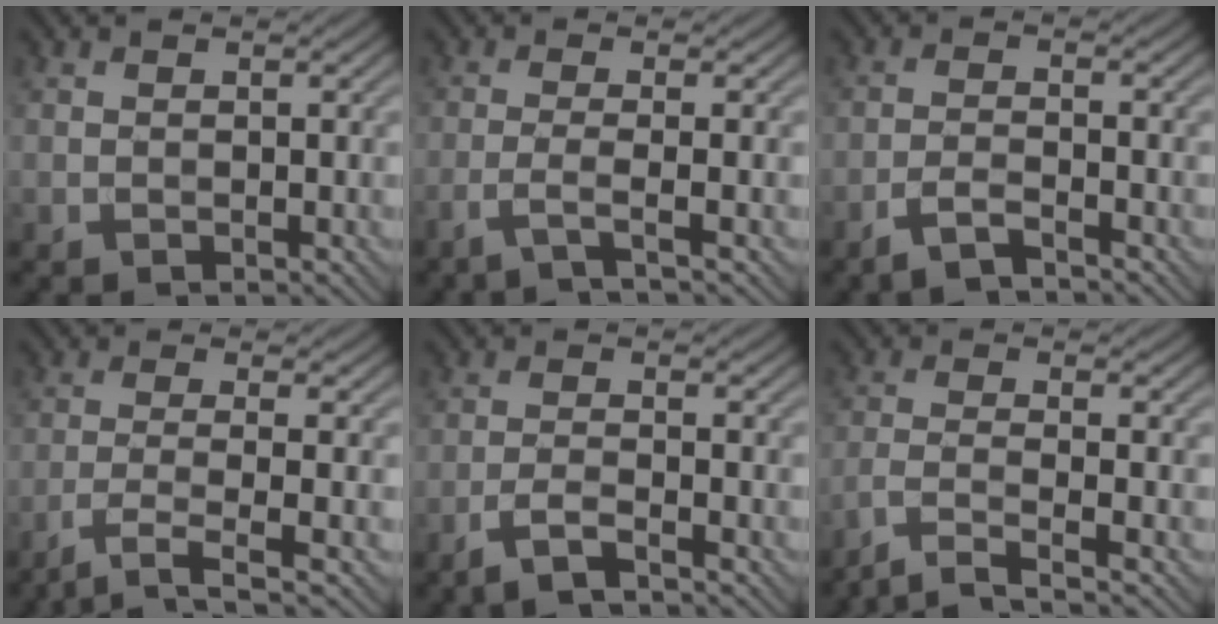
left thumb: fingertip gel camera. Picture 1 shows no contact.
{"total": 2.9, "force": [-1.5, 0.2, 2.5], "torque": [-0.038, 0.005, -0.051]}
{"total": 3.2, "force": [-2.5, 0.5, 2.0], "torque": [-0.036, 0.003, -0.060]}
{"total": 4.5, "force": [-2.6, 0.6, 3.7], "torque": [-0.066, -0.001, -0.063]}
{"total": 3.3, "force": [-2.3, 0.5, 2.3], "torque": [-0.043, 0.004, -0.058]}
{"total": 5.2, "force": [-3.8, 0.9, 3.4], "torque": [-0.050, 0.003, -0.089]}